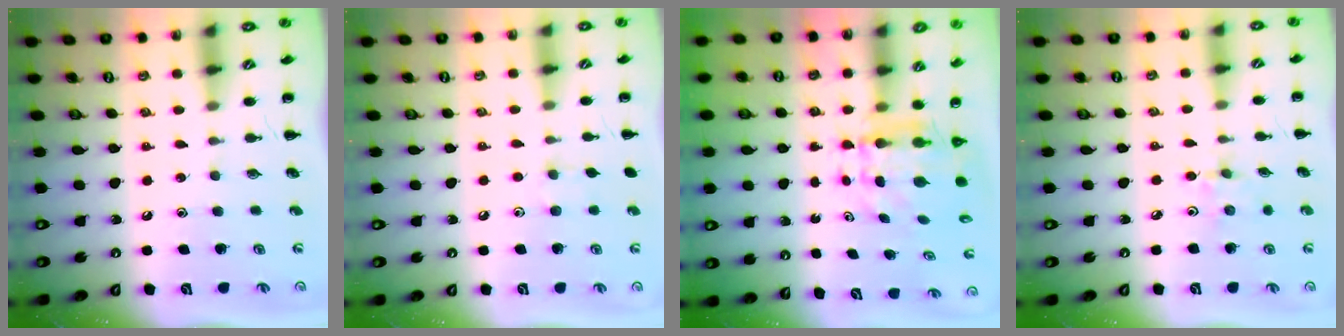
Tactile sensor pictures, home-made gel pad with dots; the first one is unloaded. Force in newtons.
{"total": 5.2, "press": 4.9, "slide": 1.6}
{"total": 5.5, "press": 5.4, "slide": 0.9}
{"total": 3.0, "press": 2.8, "slide": 0.9}